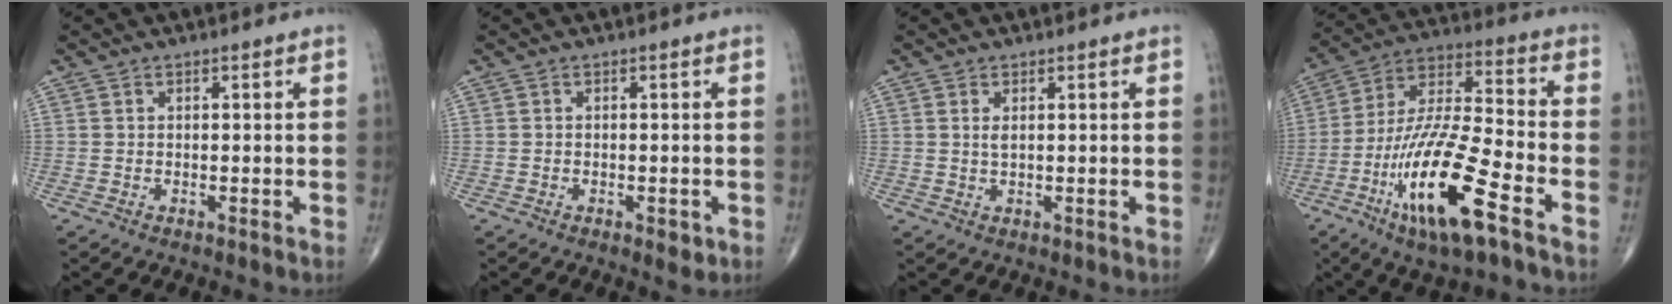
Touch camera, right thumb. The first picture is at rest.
{"total": 2.0, "force": [-0.8, 0.9, 1.6], "torque": [-0.017, -0.001, -0.009]}
{"total": 1.2, "force": [0.5, 0.4, 1.1], "torque": [-0.023, -0.004, 0.011]}
{"total": 19.8, "force": [-9.3, 4.5, 16.9], "torque": [-0.349, 0.037, -0.167]}